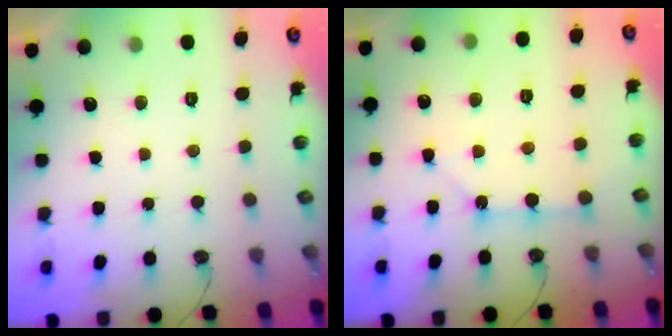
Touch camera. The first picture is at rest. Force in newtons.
{"total": 2.8, "press": 2.8, "slide": 0.1}